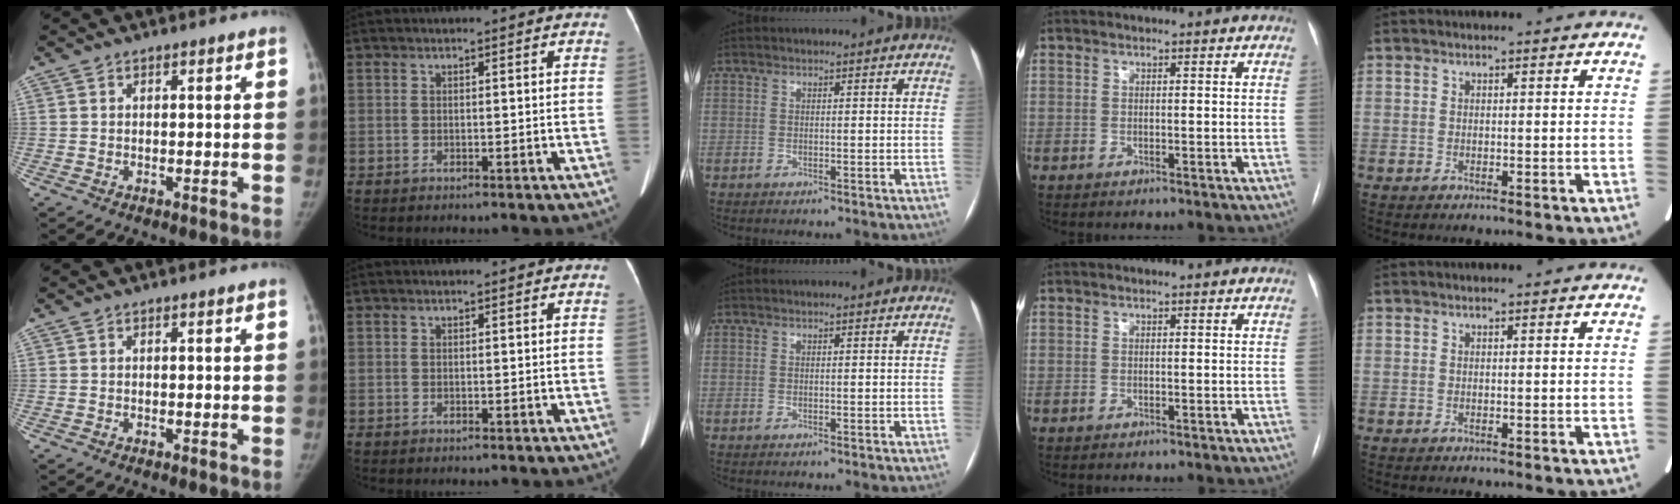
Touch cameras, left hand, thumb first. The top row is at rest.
{}